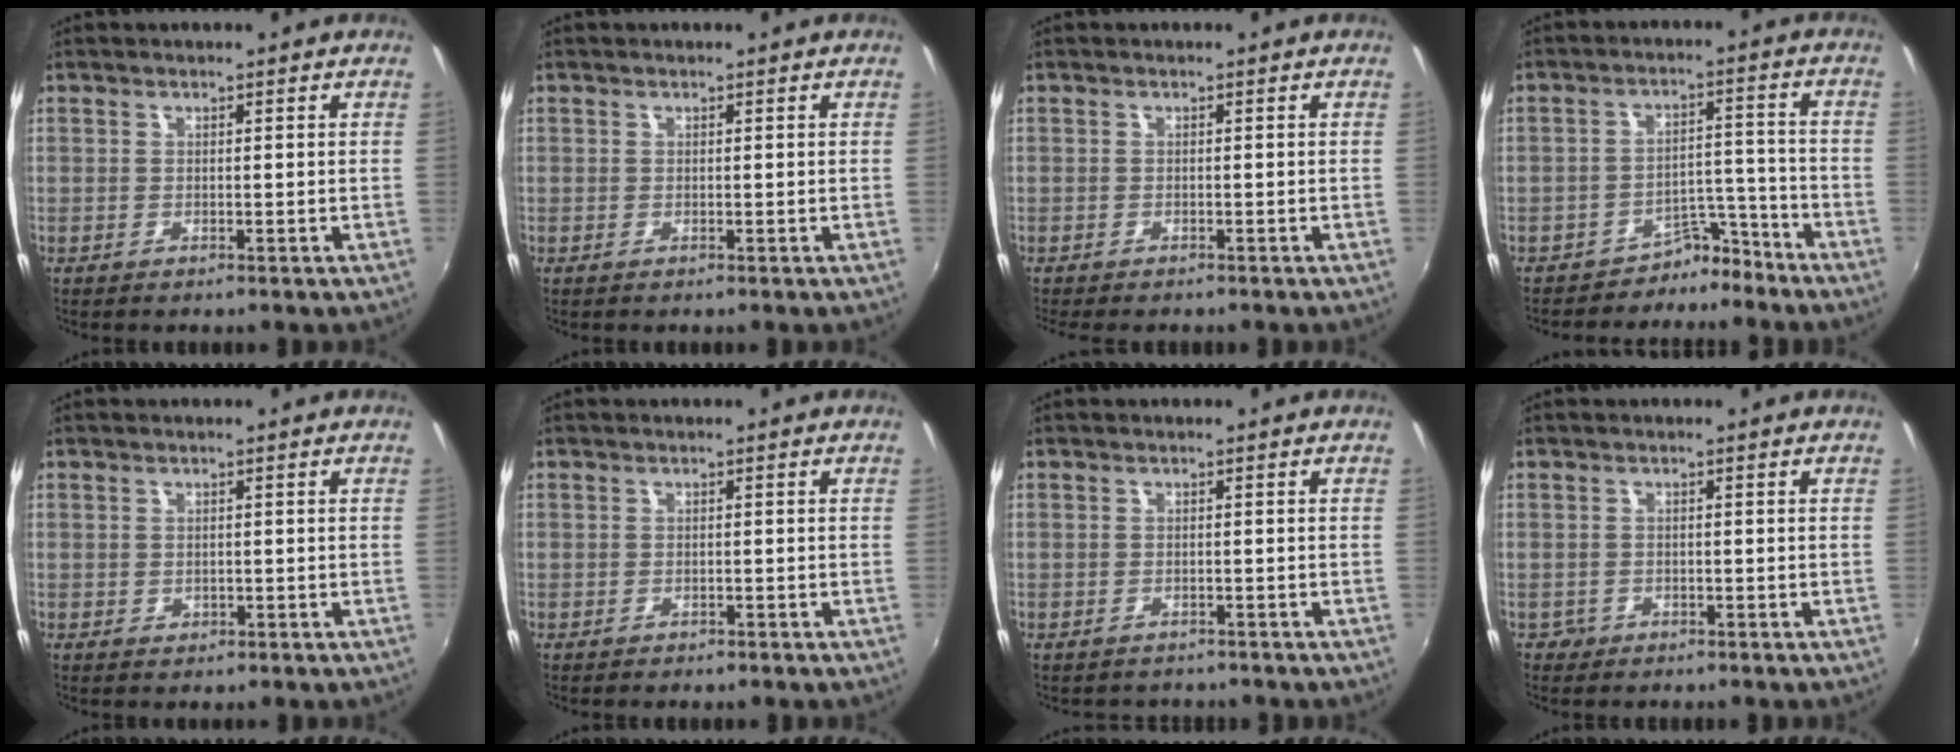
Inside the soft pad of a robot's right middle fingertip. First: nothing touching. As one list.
[{"total": 0.0}, {"total": 2.8, "force": [-2.4, 0.9, 1.1], "torque": [-0.026, -0.020, -0.035]}, {"total": 6.4, "force": [-5.5, 3.0, 0.9], "torque": [-0.008, 0.030, -0.081]}, {"total": 1.0, "force": [-0.2, 0.9, 0.3], "torque": [-0.003, -0.003, -0.002]}, {"total": 1.5, "force": [-1.3, 0.7, 0.4], "torque": [-0.013, -0.006, -0.018]}, {"total": 2.6, "force": [-2.3, 1.2, 0.4], "torque": [-0.014, -0.012, -0.030]}, {"total": 1.8, "force": [-1.1, 1.5, 0.2], "torque": [-0.009, -0.002, -0.016]}]